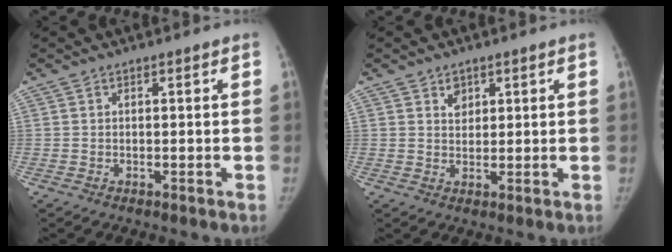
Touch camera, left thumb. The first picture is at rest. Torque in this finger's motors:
{"motor_torque": [0.19, -0.13, 0.57, -0.46, 0.06]}